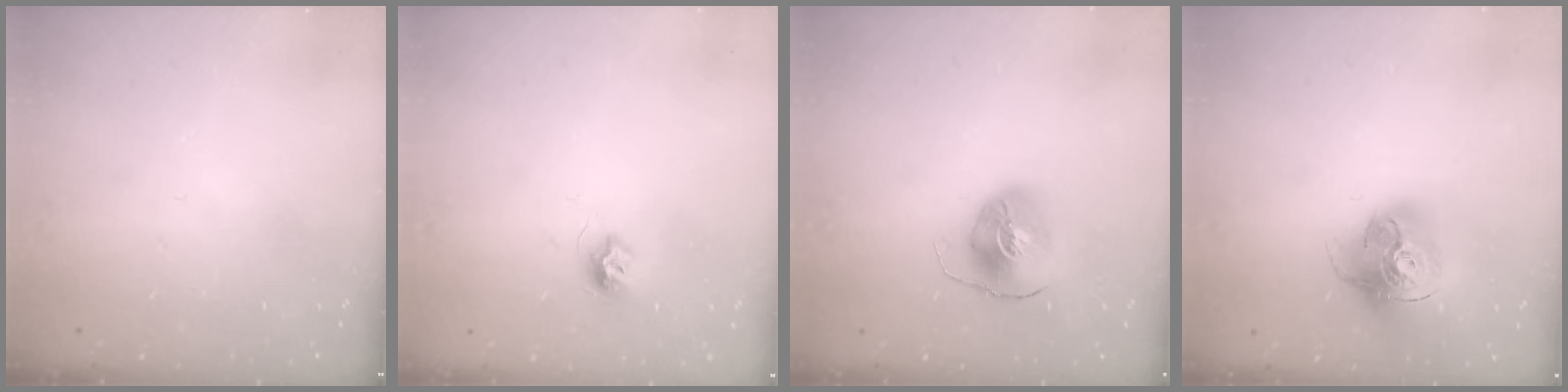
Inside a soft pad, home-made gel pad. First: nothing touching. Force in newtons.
{"total": 7.4, "press": 7.4, "slide": 0.4}
{"total": 8.3, "press": 8.2, "slide": 0.9}
{"total": 17.5, "press": 17.4, "slide": 1.9}